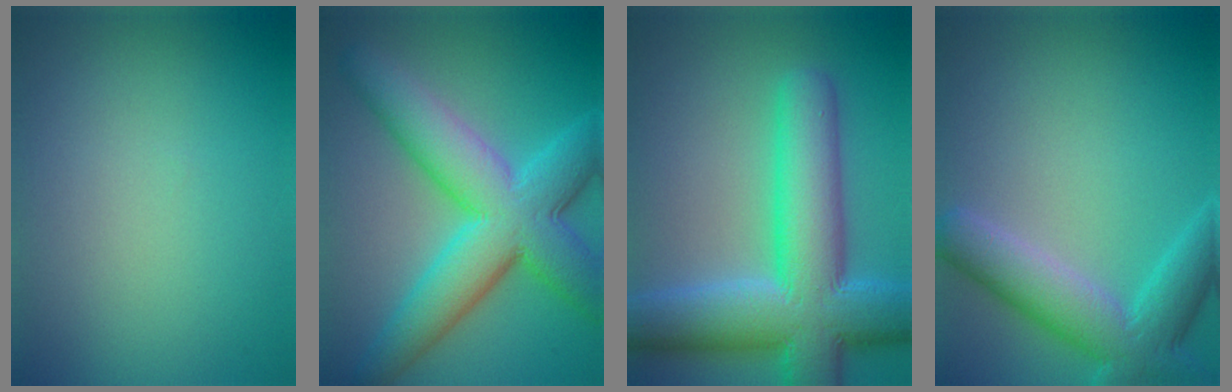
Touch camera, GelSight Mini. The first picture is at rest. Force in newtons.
{"total": 10.4, "press": 10.4, "slide": 0.1}
{"total": 12.3, "press": 12.3, "slide": 0.5}
{"total": 6.6, "press": 6.6, "slide": 0.4}